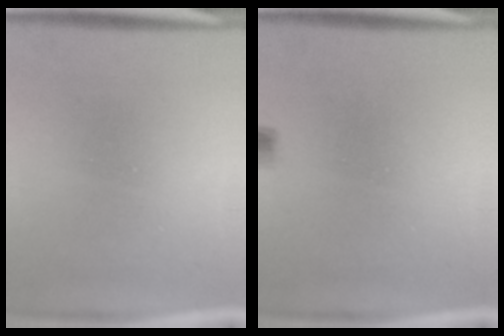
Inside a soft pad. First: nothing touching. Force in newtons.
{"total": 1.6}